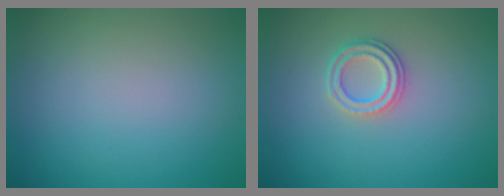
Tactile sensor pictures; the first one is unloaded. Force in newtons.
{"total": 2.3, "press": 2.1, "slide": 1.0}